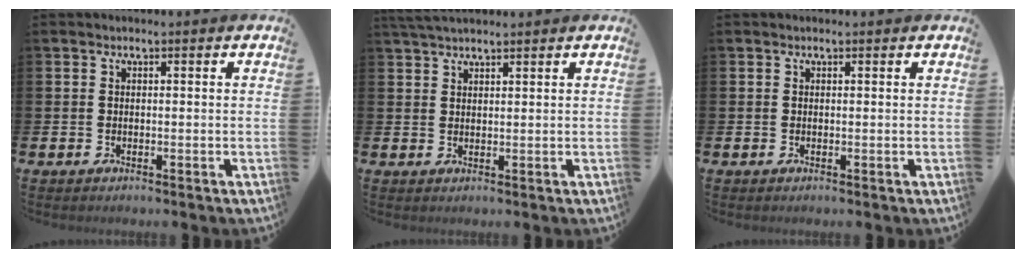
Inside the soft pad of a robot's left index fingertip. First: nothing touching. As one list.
[{"total": 3.0, "force": [2.8, 0.6, 1.0], "torque": [-0.018, -0.005, 0.050]}, {"total": 0.0}]